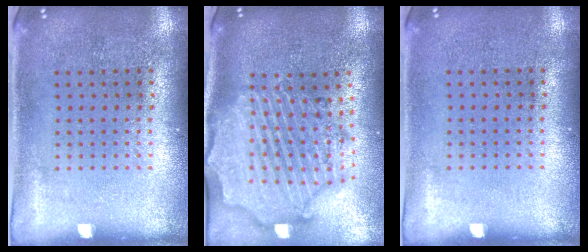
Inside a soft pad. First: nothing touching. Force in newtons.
{"total": 3.2, "press": 2.8, "slide": 1.6}
{"total": 0.0}